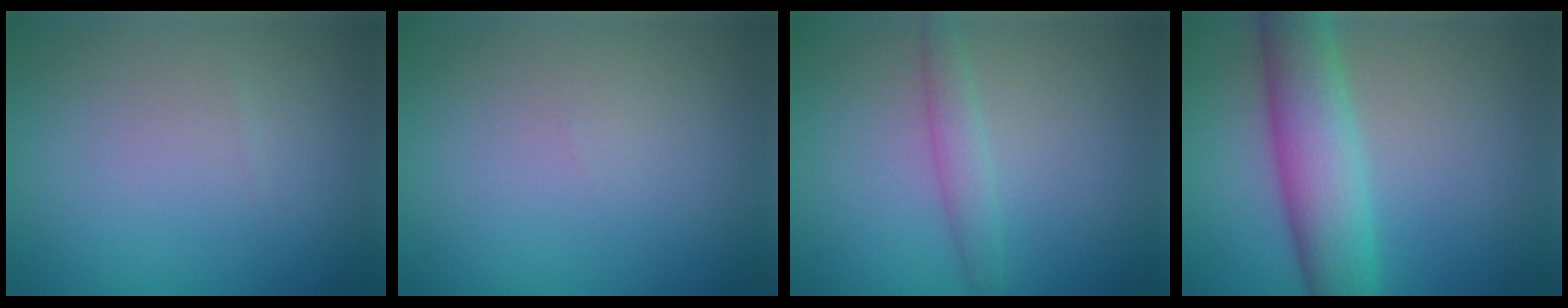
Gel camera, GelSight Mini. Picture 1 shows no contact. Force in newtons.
{"total": 0.0}
{"total": 1.8, "press": 1.8, "slide": 0.1}
{"total": 6.8, "press": 6.8, "slide": 0.1}